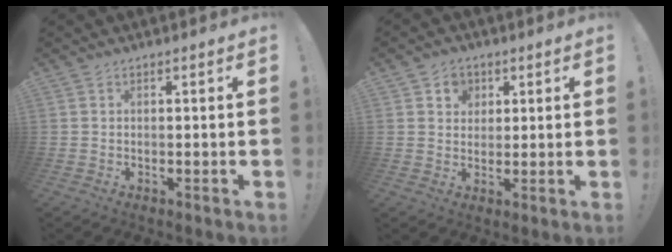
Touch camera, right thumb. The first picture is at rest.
{"total": 5.5, "force": [2.3, 4.8, 1.1], "torque": [-0.013, -0.010, 0.043]}